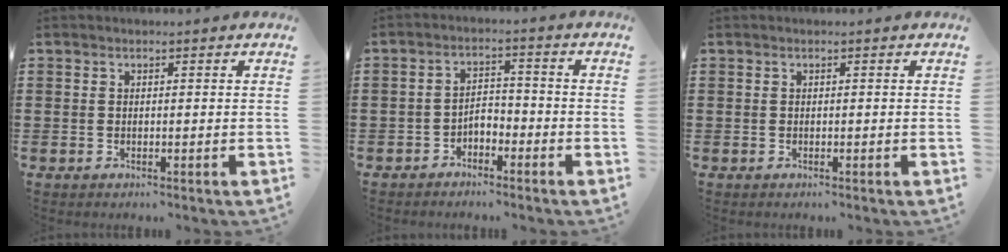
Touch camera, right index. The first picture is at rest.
{"total": 2.6, "force": [-2.1, 1.1, 1.0], "torque": [-0.025, 0.008, -0.046]}
{"total": 0.0}